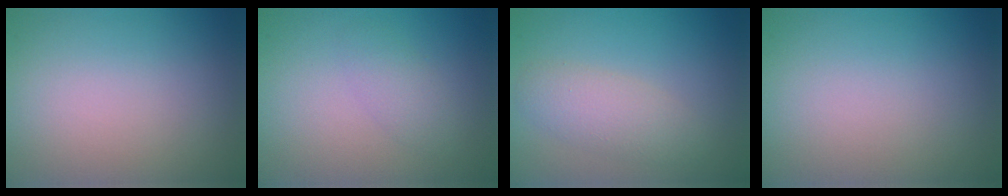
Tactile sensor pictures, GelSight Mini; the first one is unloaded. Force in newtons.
{"total": 1.6, "press": 1.6, "slide": 0.1}
{"total": 2.8, "press": 2.7, "slide": 0.3}
{"total": 0.0}